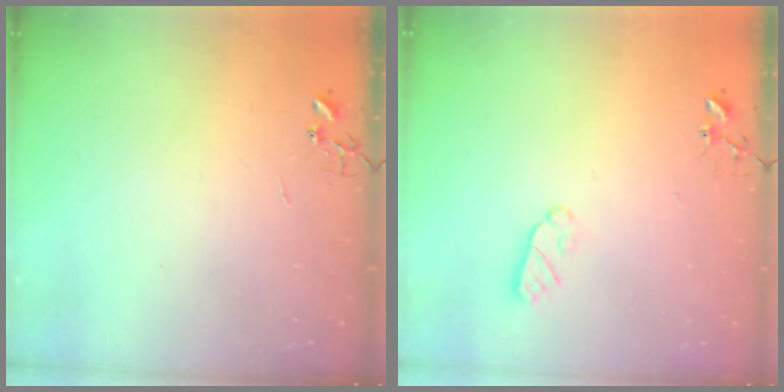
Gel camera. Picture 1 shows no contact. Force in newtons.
{"total": 6.2, "press": 6.2, "slide": 0.0}